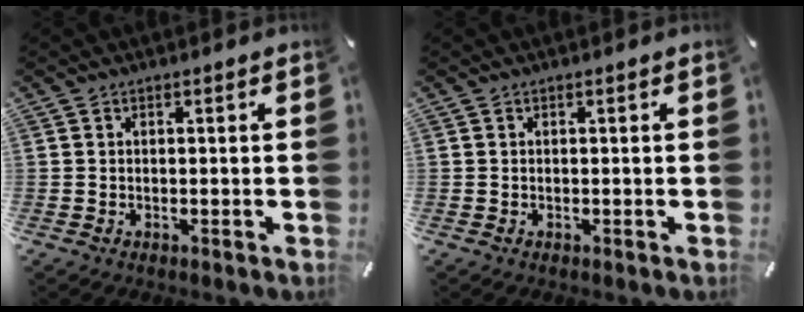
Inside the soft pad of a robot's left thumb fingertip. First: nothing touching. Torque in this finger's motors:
{"motor_torque": [0.00, 0.00, 0.00, 0.01, 0.00]}